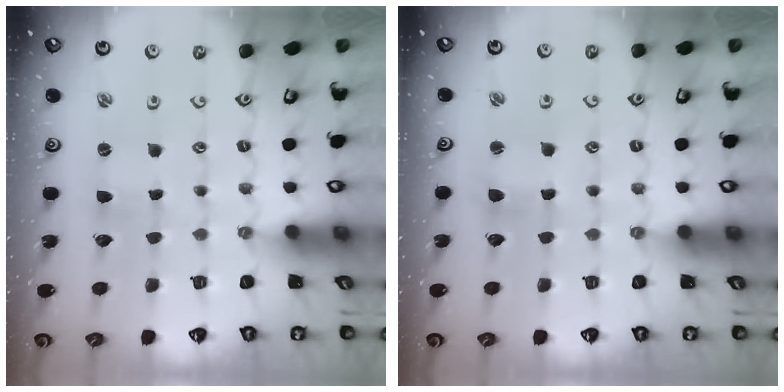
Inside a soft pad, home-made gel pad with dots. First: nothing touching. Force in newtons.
{"total": 2.6, "press": 2.5, "slide": 0.3}